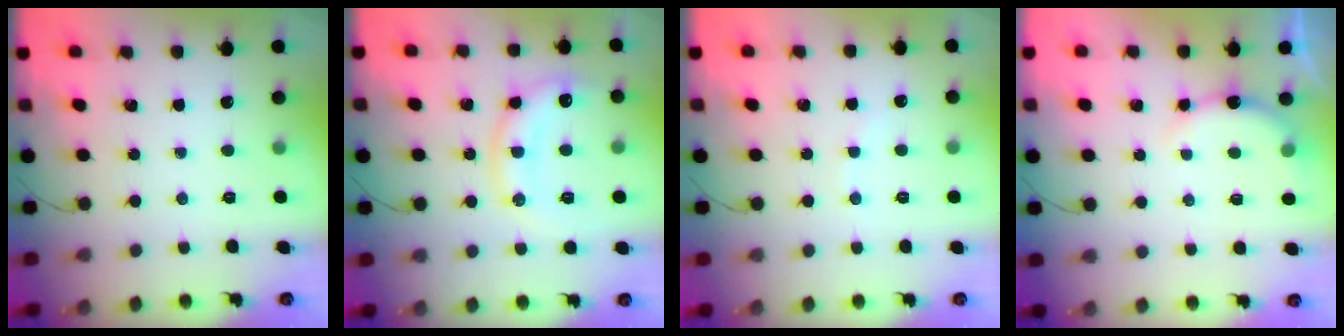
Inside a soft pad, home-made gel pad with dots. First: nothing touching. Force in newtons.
{"total": 12.7, "press": 12.7, "slide": 0.9}
{"total": 3.8, "press": 3.7, "slide": 0.9}
{"total": 5.6, "press": 5.5, "slide": 1.3}